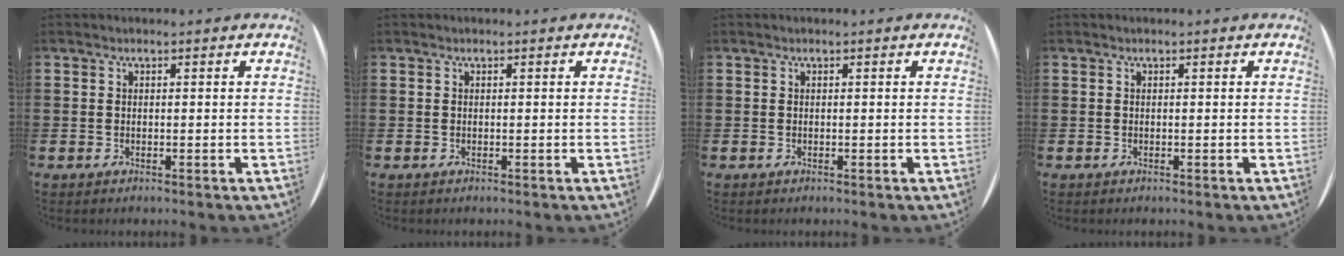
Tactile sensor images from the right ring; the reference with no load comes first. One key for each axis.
{"total": 0.0}
{"total": 0.0}
{"total": 0.0}